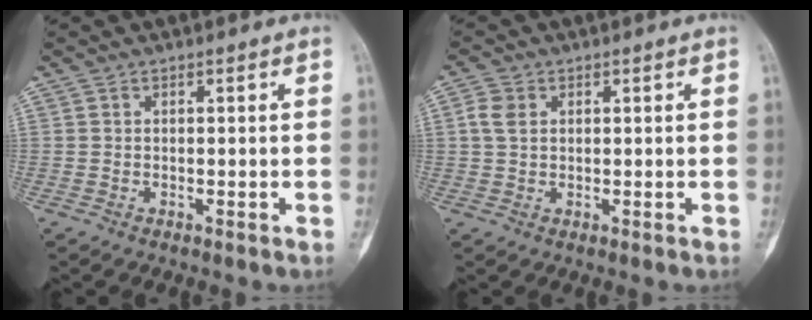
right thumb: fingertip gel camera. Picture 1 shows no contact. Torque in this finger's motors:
{"motor_torque": [-0.52, 0.15, 0.43, 0.26, 0.10]}